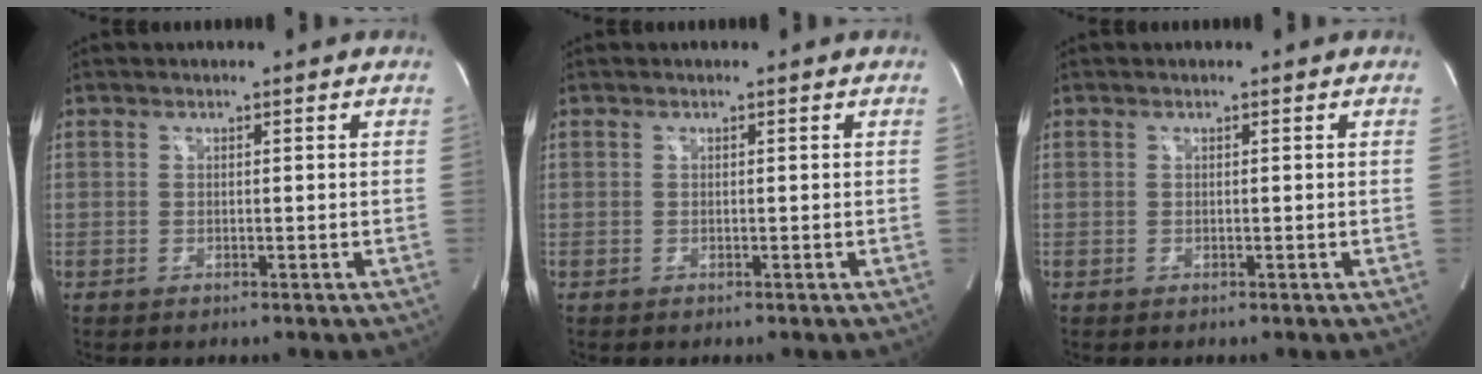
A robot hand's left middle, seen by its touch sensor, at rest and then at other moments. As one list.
[{"total": 0.0}, {"total": 0.0}]